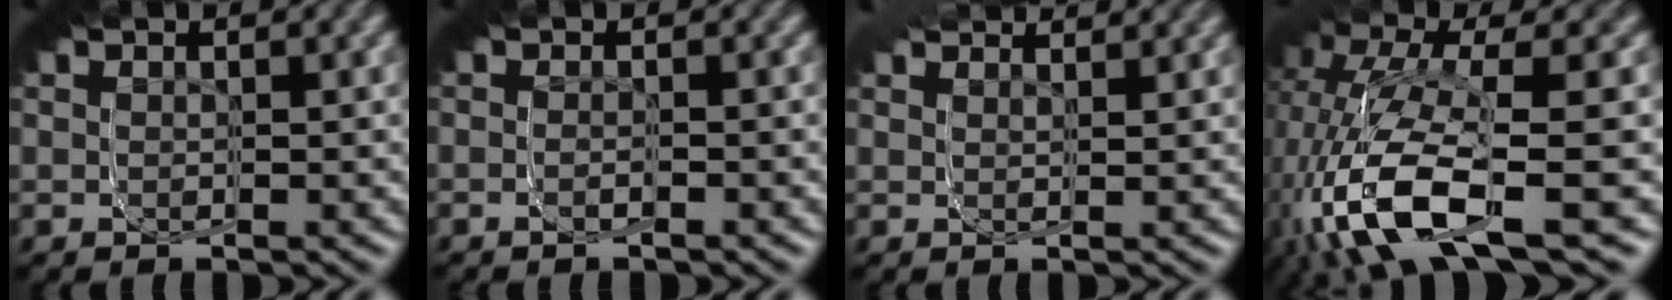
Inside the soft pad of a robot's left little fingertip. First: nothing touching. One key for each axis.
{"total": 1.0, "fx": -0.3, "fy": -0.8, "fz": 0.5, "tx": 0.006, "ty": 0.009, "tz": -0.009}
{"total": 2.5, "fx": 1.8, "fy": 1.4, "fz": 0.9, "tx": -0.033, "ty": 0.017, "tz": 0.021}
{"total": 9.0, "fx": -3.9, "fy": 3.3, "fz": 7.4, "tx": -0.154, "ty": -0.013, "tz": -0.046}